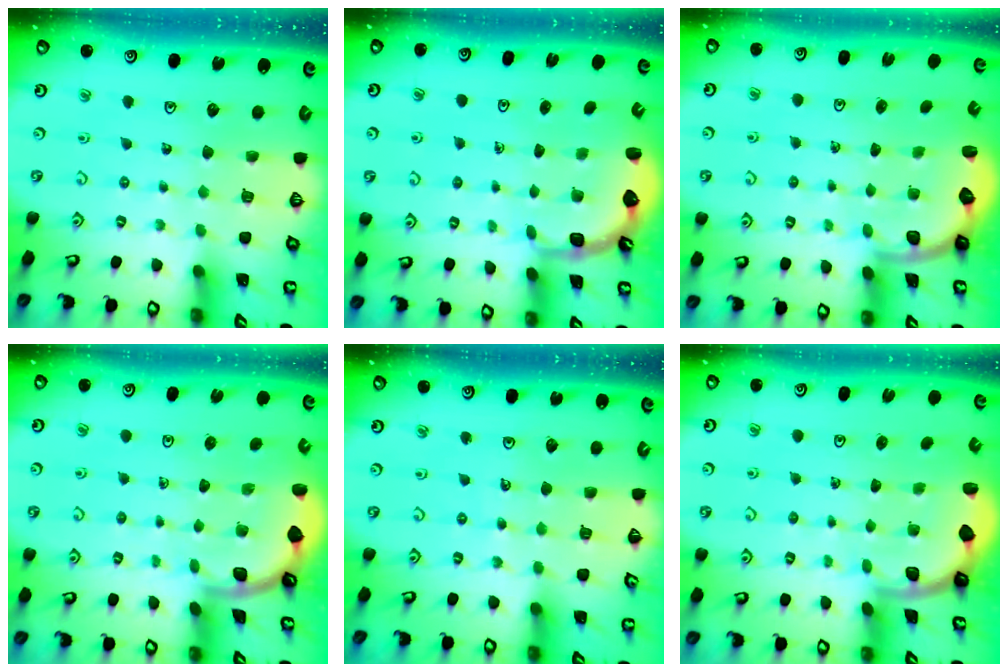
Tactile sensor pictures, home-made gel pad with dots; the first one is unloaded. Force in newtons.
{"total": 2.5, "press": 2.1, "slide": 1.3}
{"total": 2.5, "press": 2.1, "slide": 1.4}
{"total": 1.5, "press": 1.5, "slide": 0.0}
{"total": 3.6, "press": 3.6, "slide": 0.4}
{"total": 1.7, "press": 1.7, "slide": 0.3}